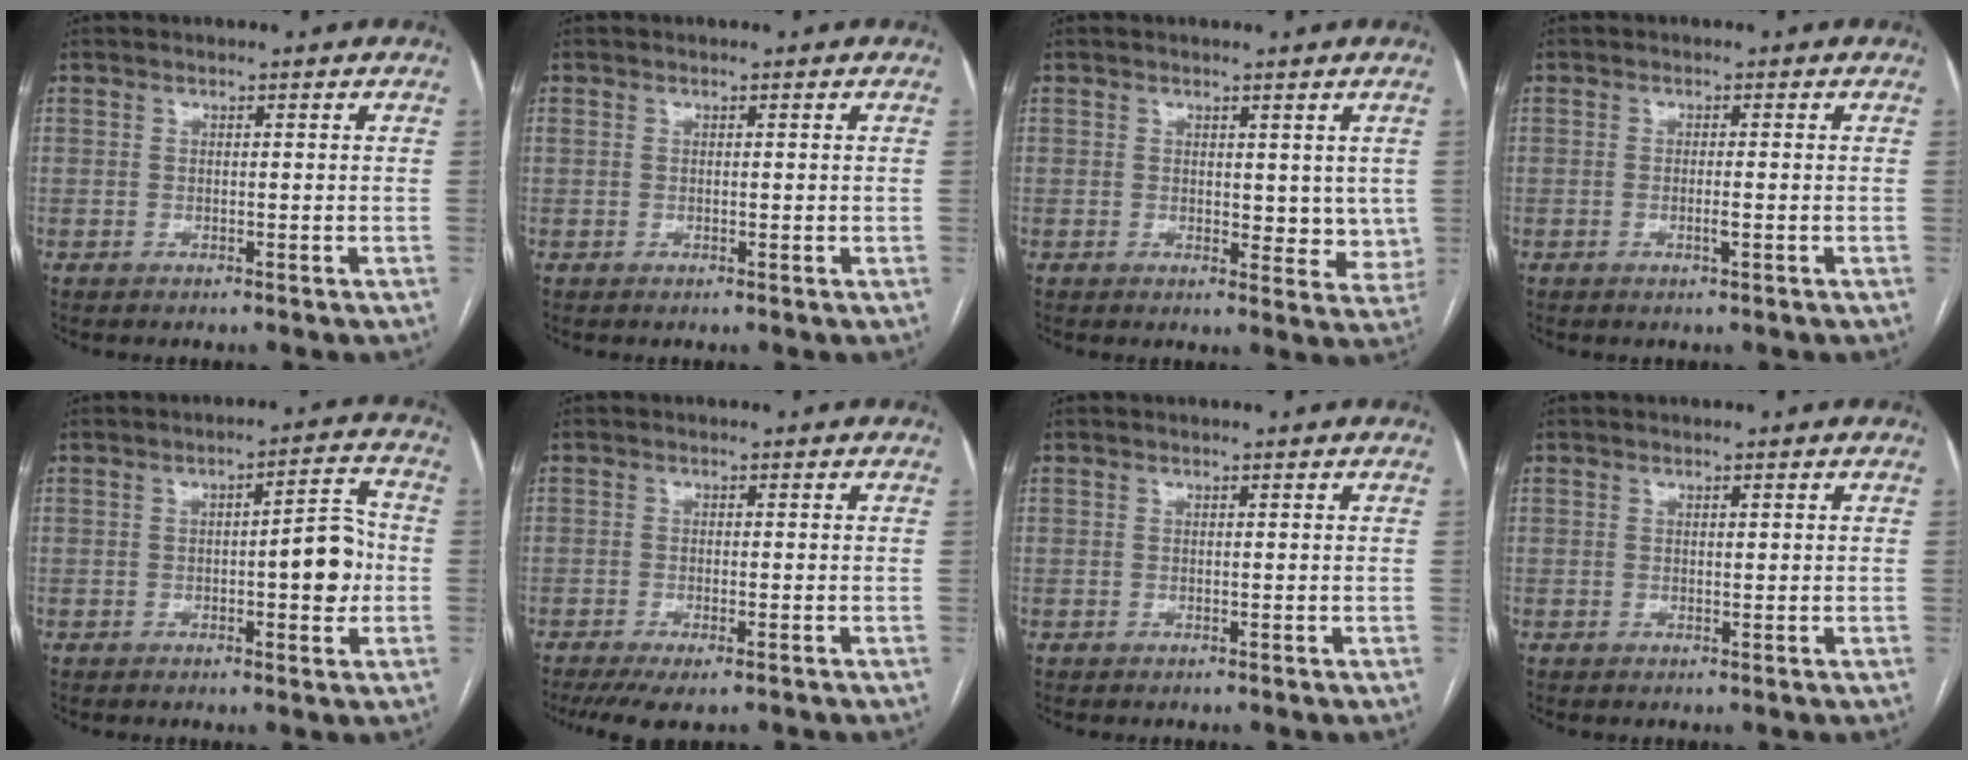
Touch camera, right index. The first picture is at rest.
{"total": 0.7, "force": [0.0, 0.3, 0.6], "torque": [-0.018, 0.006, 0.004]}
{"total": 5.1, "force": [0.8, 3.1, 4.1], "torque": [-0.033, -0.012, 0.012]}
{"total": 1.6, "force": [-0.6, -0.1, 1.4], "torque": [-0.029, -0.002, -0.011]}
{"total": 7.3, "force": [-0.9, 1.9, 7.0], "torque": [-0.088, 0.017, -0.011]}
{"total": 6.3, "force": [-4.6, 1.4, 4.0], "torque": [-0.061, -0.014, -0.073]}
{"total": 0.0}
{"total": 0.5, "force": [0.2, 0.2, 0.5], "torque": [-0.008, 0.000, 0.003]}